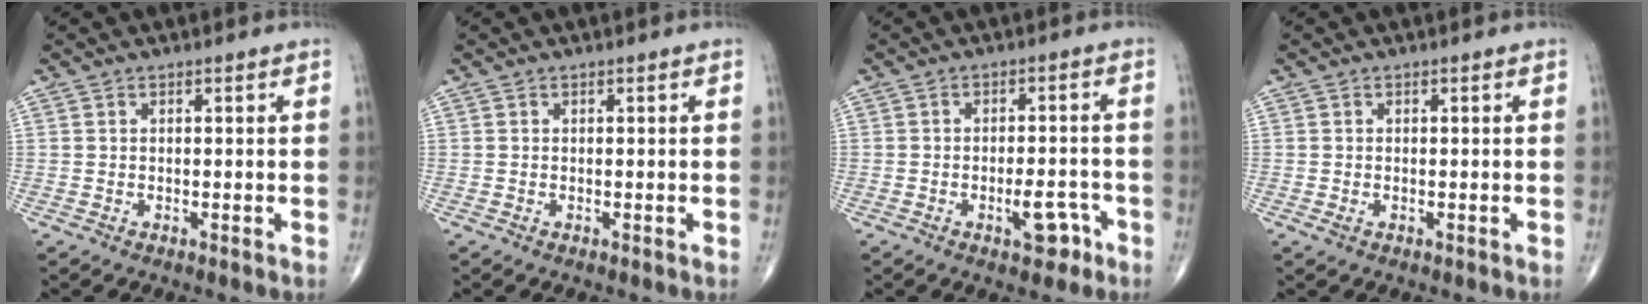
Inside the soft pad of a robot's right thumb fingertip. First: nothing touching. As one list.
[{"total": 0.0}, {"total": 5.3, "force": [-2.7, 2.5, 3.9], "torque": [-0.043, 0.022, -0.035]}, {"total": 0.7, "force": [-0.2, 0.4, 0.5], "torque": [-0.015, -0.002, -0.004]}]